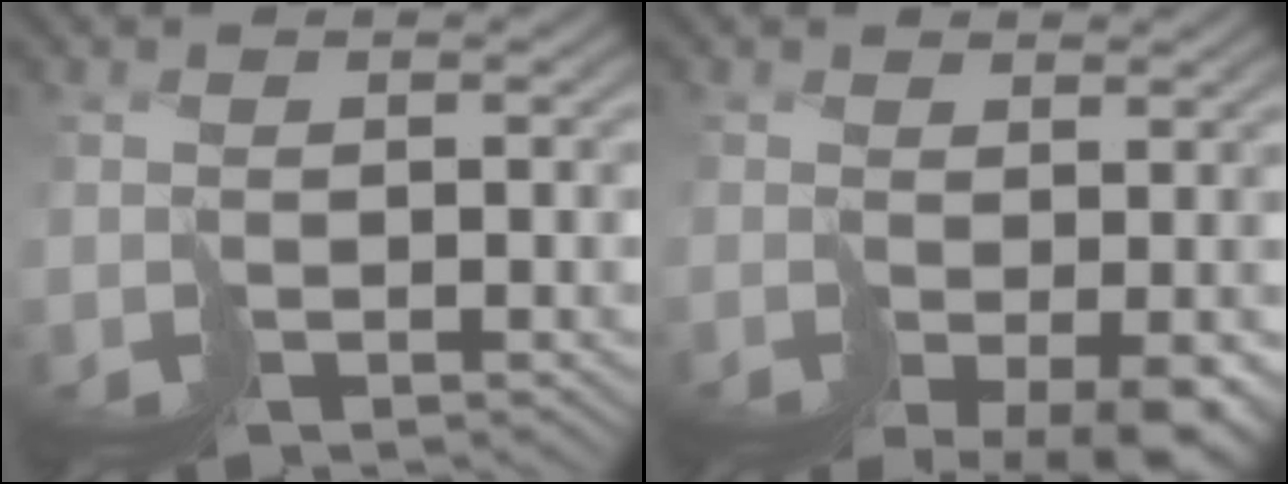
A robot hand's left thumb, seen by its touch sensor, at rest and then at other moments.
{"total": 7.7, "force": [-3.4, 3.4, 5.9], "torque": [-0.105, -0.033, -0.027]}